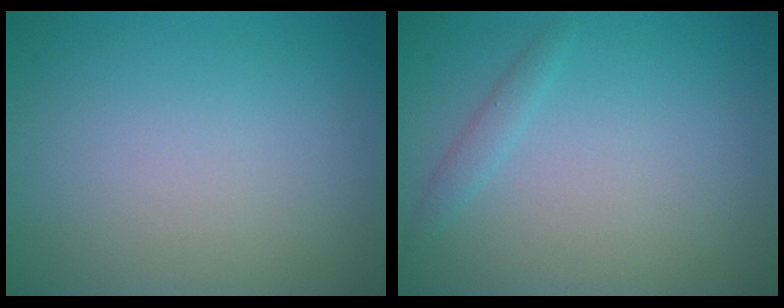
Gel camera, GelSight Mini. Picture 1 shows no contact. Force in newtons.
{"total": 1.0, "press": 1.0, "slide": 0.1}